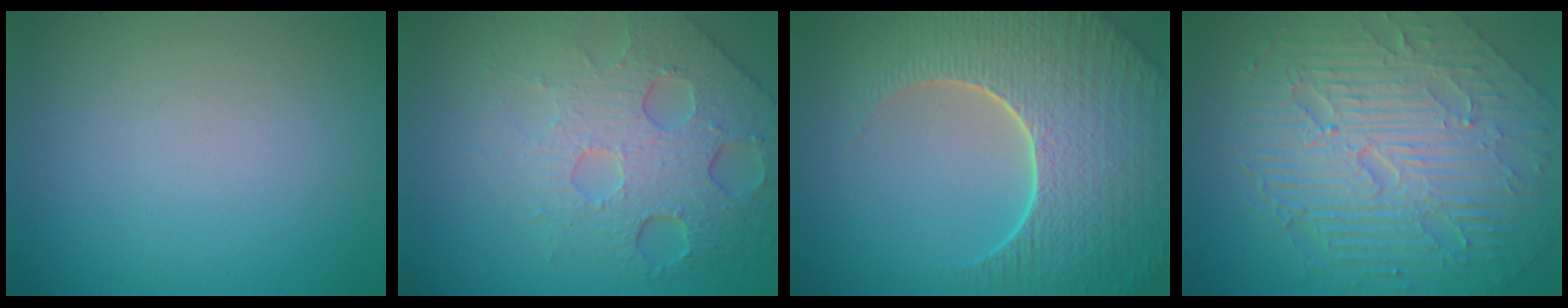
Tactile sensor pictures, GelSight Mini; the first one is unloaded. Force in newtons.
{"total": 7.9, "press": 5.3, "slide": 5.8}
{"total": 9.1, "press": 6.5, "slide": 6.3}
{"total": 10.3, "press": 6.8, "slide": 7.8}